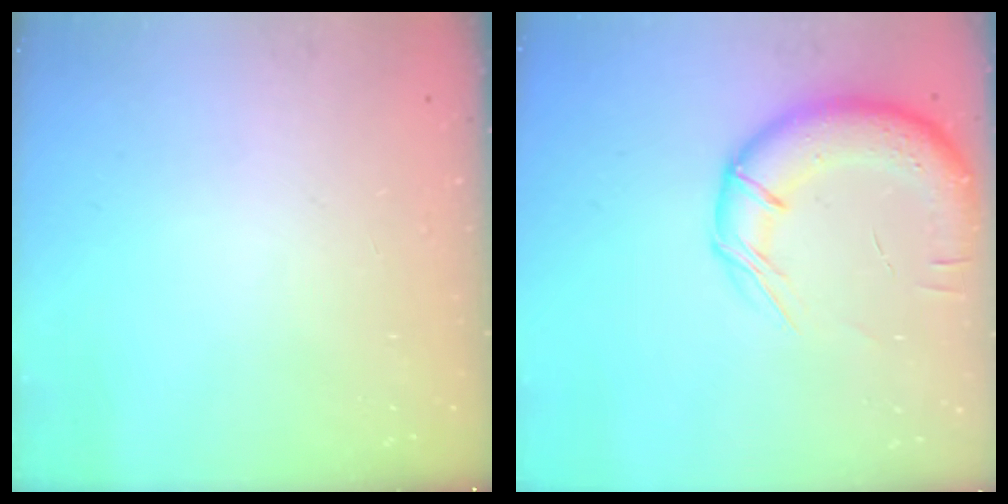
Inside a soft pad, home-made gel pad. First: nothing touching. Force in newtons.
{"total": 15.0, "press": 14.6, "slide": 3.5}